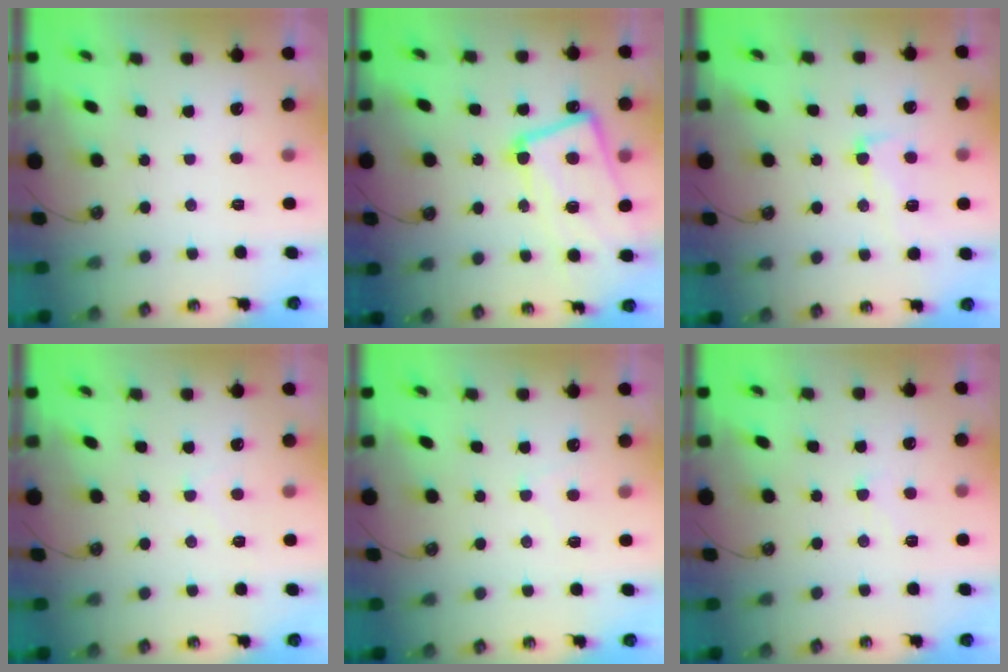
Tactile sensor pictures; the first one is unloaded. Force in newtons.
{"total": 12.2, "press": 12.1, "slide": 1.7}
{"total": 6.3, "press": 5.9, "slide": 2.0}
{"total": 0.7, "press": 0.7, "slide": 0.2}
{"total": 3.4, "press": 3.3, "slide": 0.5}
{"total": 2.7, "press": 2.7, "slide": 0.4}